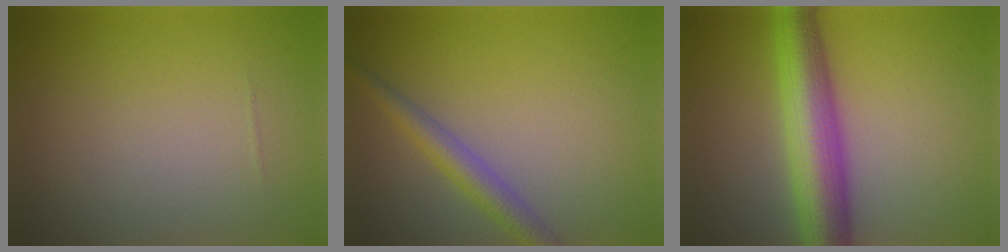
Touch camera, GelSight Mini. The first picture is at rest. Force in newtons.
{"total": 2.9, "press": 2.9, "slide": 0.1}
{"total": 7.8, "press": 7.8, "slide": 0.1}